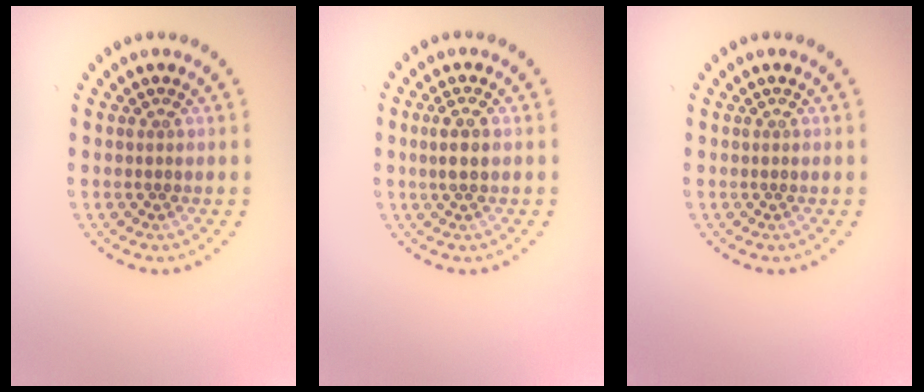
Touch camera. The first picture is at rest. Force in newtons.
{"total": 1.8, "press": 1.5, "slide": 0.9}
{"total": 0.0}